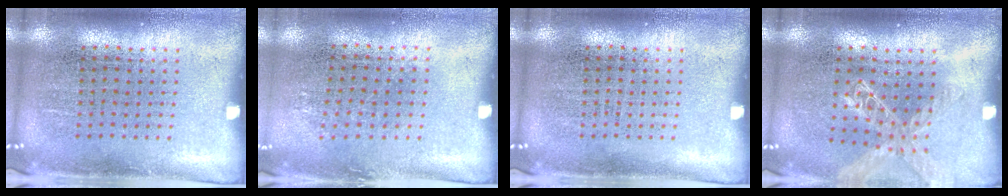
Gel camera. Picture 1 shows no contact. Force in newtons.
{"total": 0.8, "press": 0.6, "slide": 0.5}
{"total": 0.0}
{"total": 1.4, "press": 1.4, "slide": 0.1}